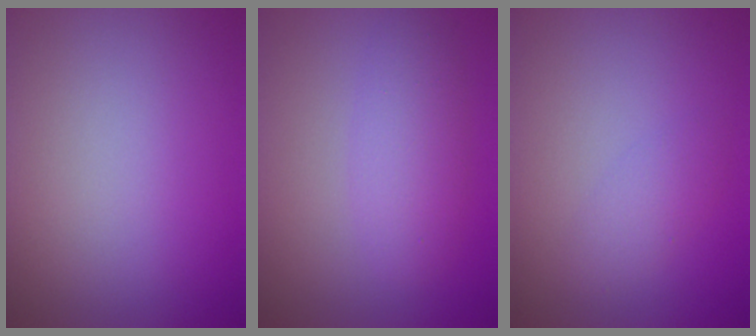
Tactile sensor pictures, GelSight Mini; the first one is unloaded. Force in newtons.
{"total": 3.2, "press": 3.2, "slide": 0.1}
{"total": 0.7, "press": 0.7, "slide": 0.1}